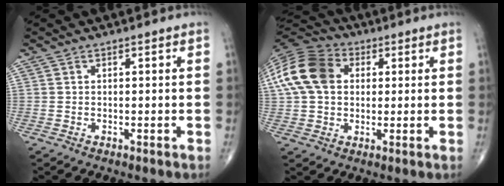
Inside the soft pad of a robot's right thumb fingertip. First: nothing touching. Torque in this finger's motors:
{"motor_torque": [-0.33, 0.92, 1.03, 0.07, 0.13]}